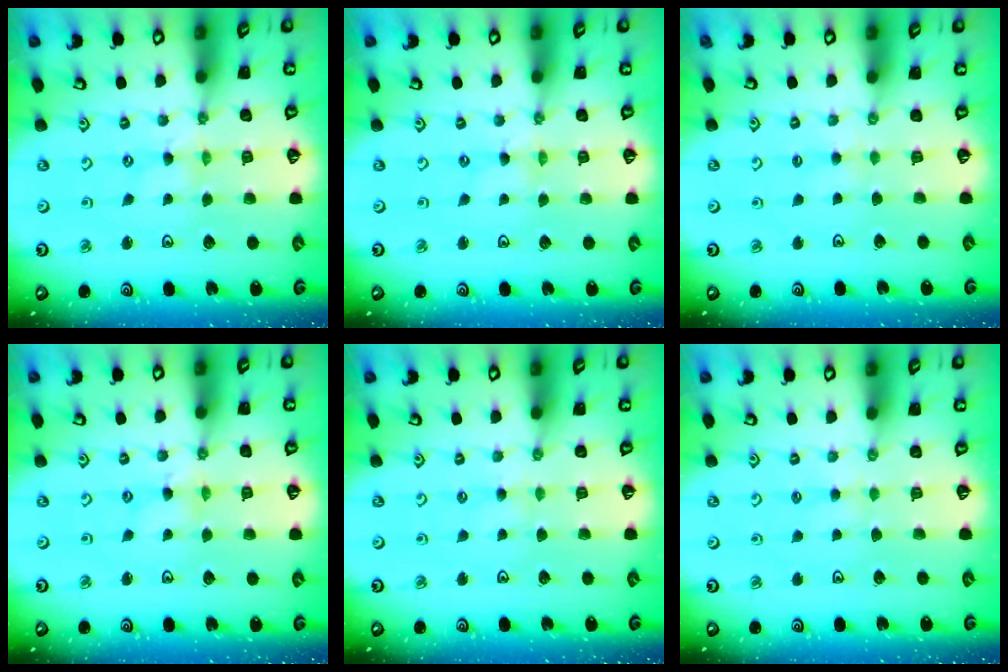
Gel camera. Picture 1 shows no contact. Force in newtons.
{"total": 0.0}
{"total": 1.7, "press": 1.7, "slide": 0.3}
{"total": 2.4, "press": 2.3, "slide": 0.4}
{"total": 0.8, "press": 0.8, "slide": 0.3}
{"total": 1.9, "press": 1.8, "slide": 0.3}